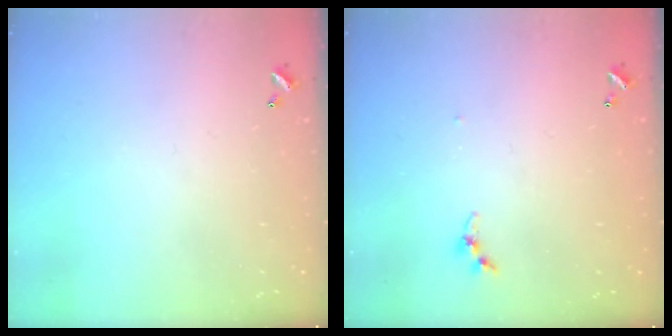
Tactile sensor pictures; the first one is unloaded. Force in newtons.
{"total": 3.4, "press": 3.4, "slide": 0.3}